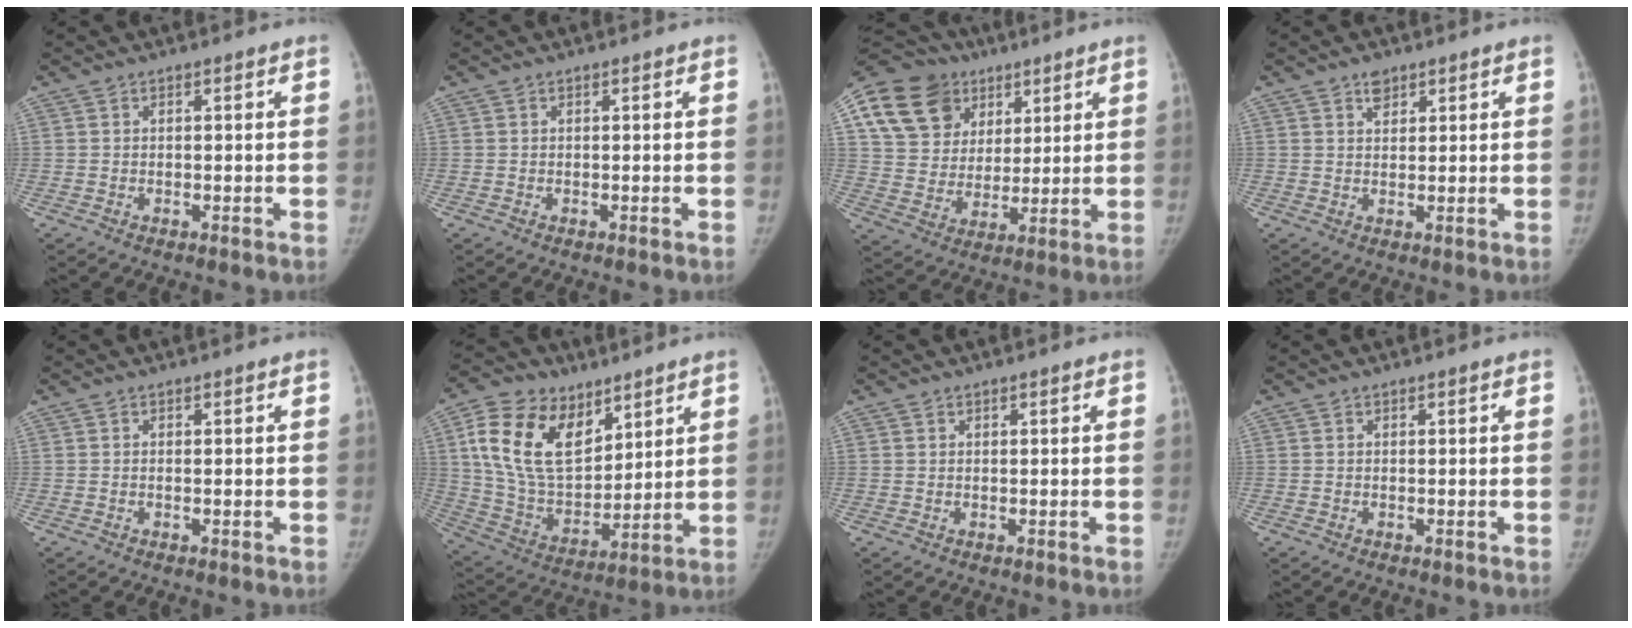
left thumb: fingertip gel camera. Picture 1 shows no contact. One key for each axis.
{"total": 0.0}
{"total": 19.3, "fx": 8.9, "fy": 15.4, "fz": 7.6, "tx": -0.116, "ty": 0.010, "tz": 0.166}
{"total": 2.4, "fx": 1.7, "fy": 1.5, "fz": 1.0, "tx": -0.001, "ty": -0.010, "tz": 0.025}
{"total": 0.0}
{"total": 20.1, "fx": 9.2, "fy": 12.4, "fz": 12.9, "tx": -0.217, "ty": -0.034, "tz": 0.179}
{"total": 0.0}
{"total": 0.0}